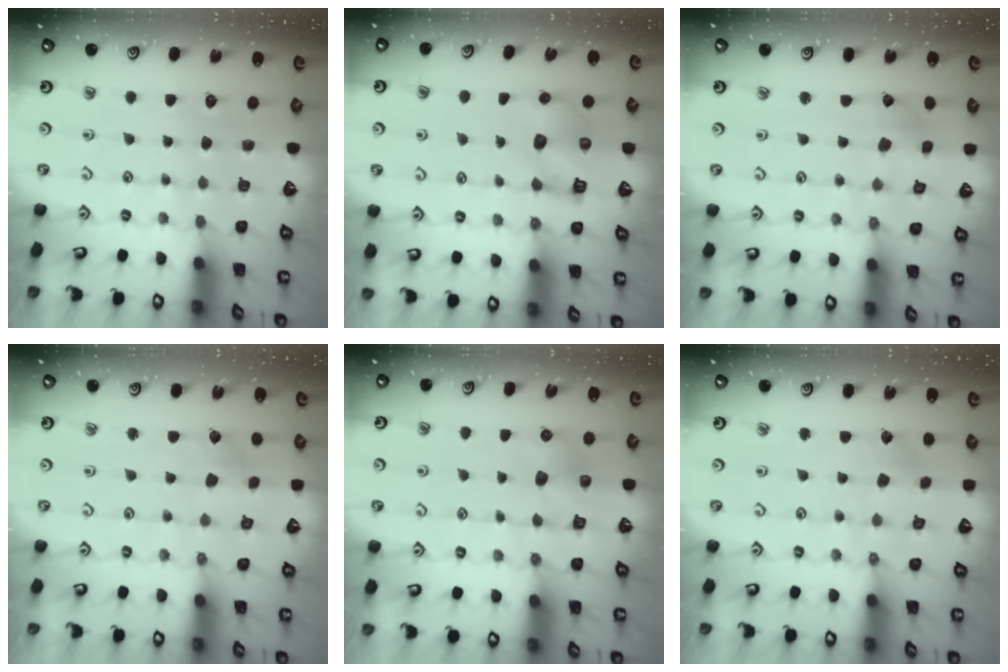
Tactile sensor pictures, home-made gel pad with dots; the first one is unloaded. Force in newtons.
{"total": 6.8, "press": 6.8, "slide": 0.9}
{"total": 2.7, "press": 2.7, "slide": 0.4}
{"total": 2.6, "press": 2.6, "slide": 0.4}
{"total": 6.5, "press": 6.5, "slide": 0.3}
{"total": 2.3, "press": 2.3, "slide": 0.3}